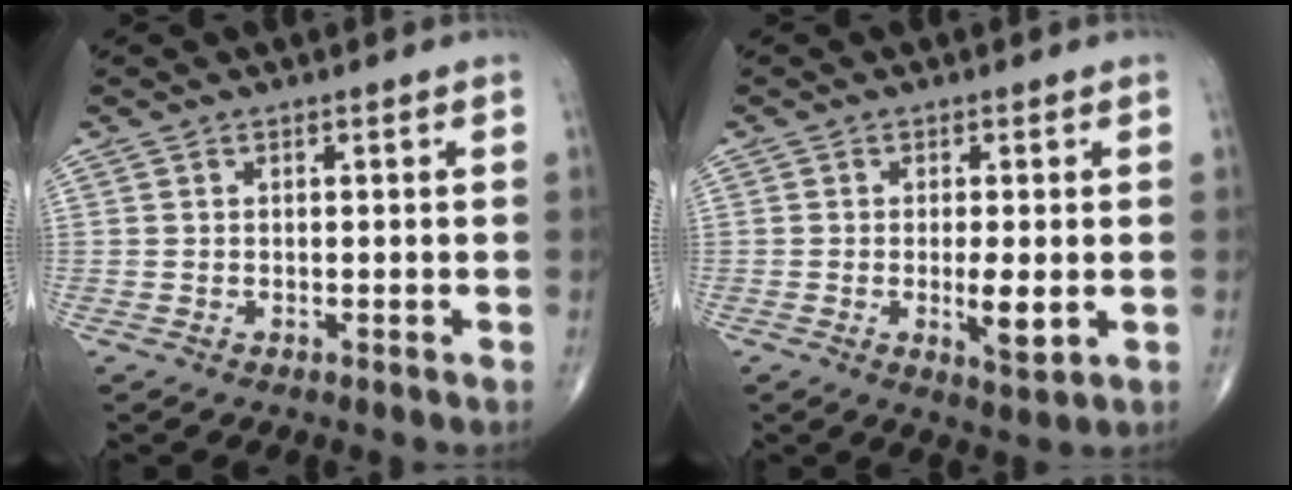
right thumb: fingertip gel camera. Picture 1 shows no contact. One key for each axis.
{"total": 4.9, "fx": -0.6, "fy": 1.3, "fz": 4.7, "tx": -0.079, "ty": -0.014, "tz": -0.009}